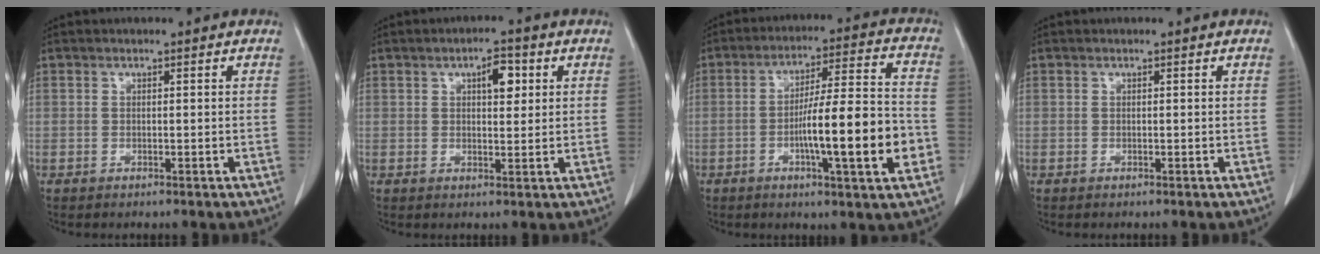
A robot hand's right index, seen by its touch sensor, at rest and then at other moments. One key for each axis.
{"total": 4.2, "fx": 1.6, "fy": 1.7, "fz": 3.5, "tx": -0.057, "ty": 0.005, "tz": 0.022}
{"total": 14.5, "fx": -3.7, "fy": 0.9, "fz": 14.0, "tx": -0.222, "ty": 0.005, "tz": -0.058}
{"total": 0.0}